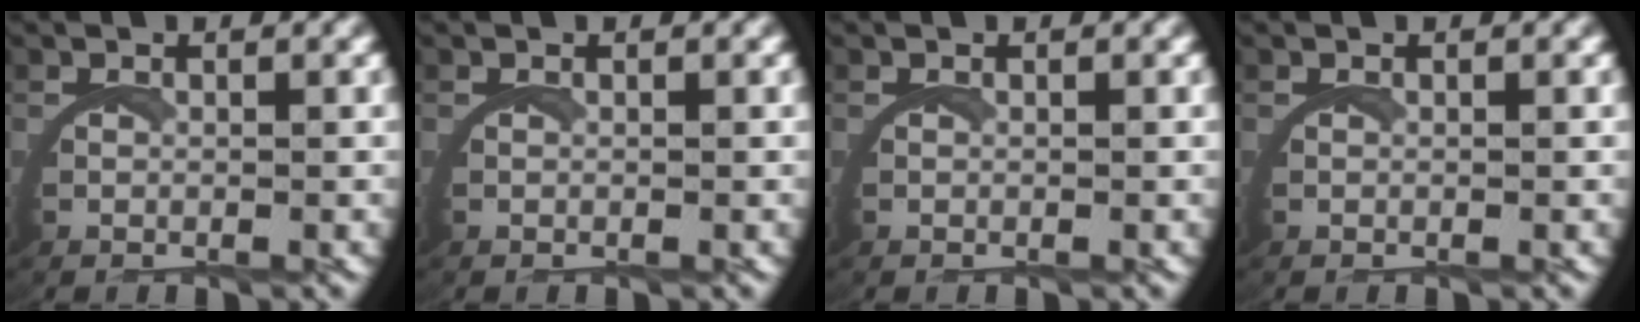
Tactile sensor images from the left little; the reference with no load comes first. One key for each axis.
{"total": 0.0}
{"total": 0.0}
{"total": 0.0}